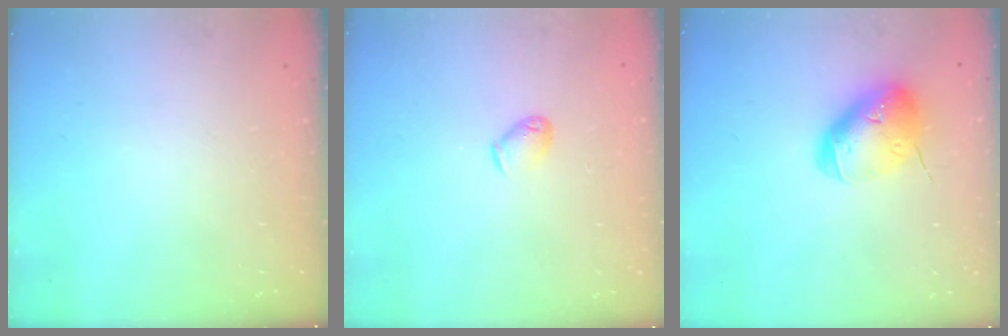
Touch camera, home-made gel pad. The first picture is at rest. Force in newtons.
{"total": 3.9, "press": 3.9, "slide": 0.7}
{"total": 13.6, "press": 13.4, "slide": 2.2}